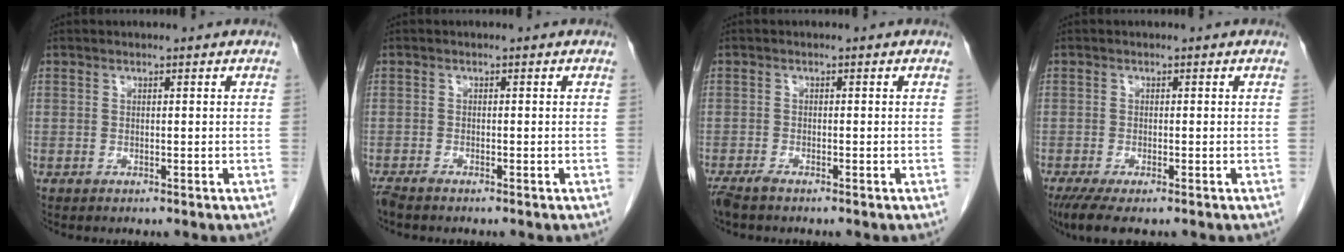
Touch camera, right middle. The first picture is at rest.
{"total": 1.6, "force": [-1.4, 0.1, 0.7], "torque": [-0.017, -0.005, -0.026]}
{"total": 2.1, "force": [-1.8, 0.3, 1.1], "torque": [-0.025, -0.006, -0.034]}
{"total": 4.3, "force": [-2.8, 0.9, 3.1], "torque": [-0.056, -0.014, -0.046]}